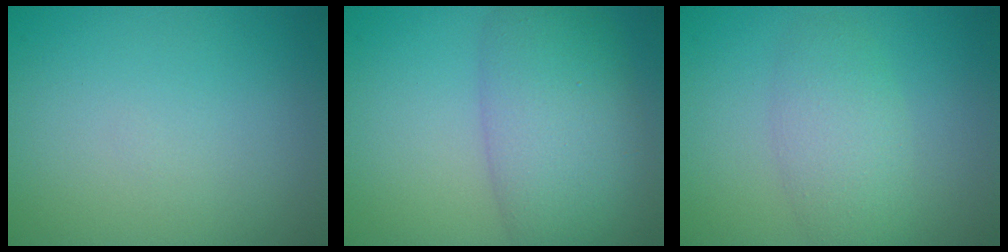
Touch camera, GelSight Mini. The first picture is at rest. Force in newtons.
{"total": 7.9, "press": 7.9, "slide": 0.3}
{"total": 3.4, "press": 3.4, "slide": 0.1}